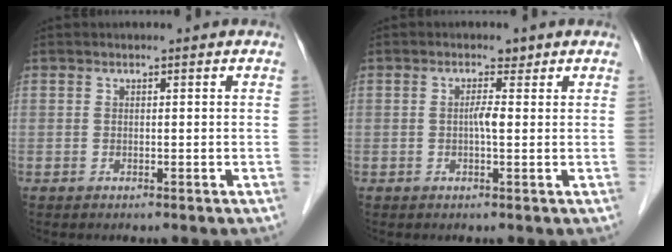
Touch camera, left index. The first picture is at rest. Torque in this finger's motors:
{"motor_torque": [0.25, 0.23, 0.01, 0.02]}